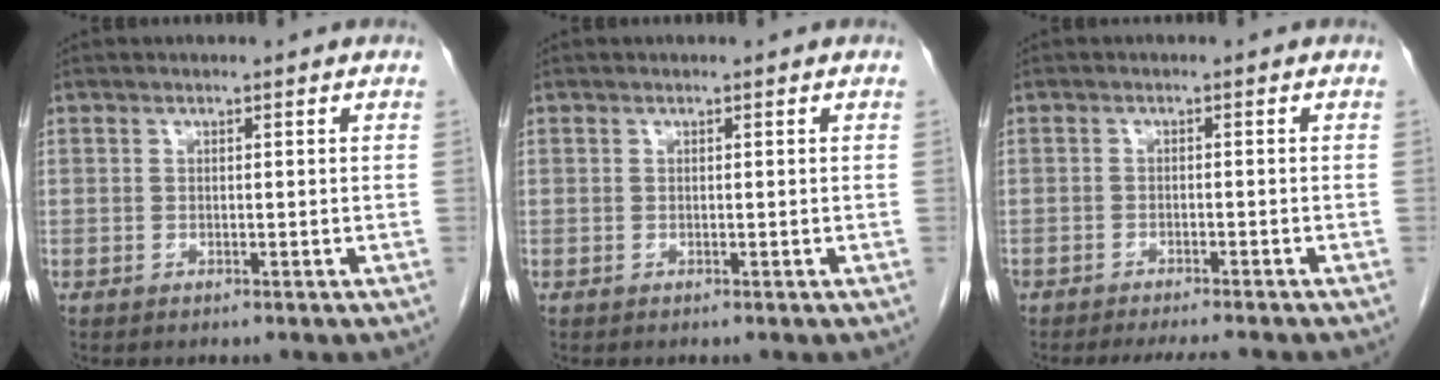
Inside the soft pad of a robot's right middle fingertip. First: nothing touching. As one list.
[{"total": 0.0}, {"total": 5.7, "force": [-5.1, 0.8, 2.4], "torque": [-0.026, -0.008, -0.075]}]